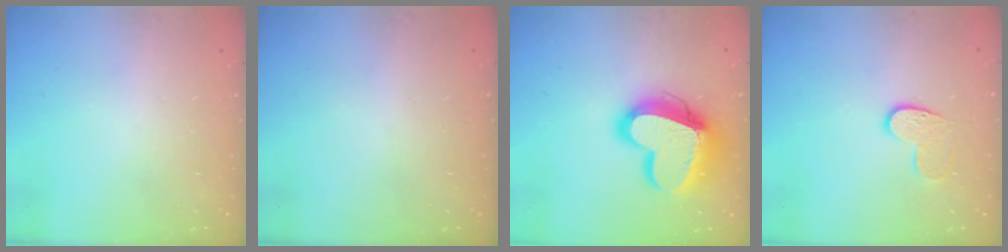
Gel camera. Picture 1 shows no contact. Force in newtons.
{"total": 0.6, "press": 0.6, "slide": 0.2}
{"total": 19.4, "press": 19.3, "slide": 1.7}
{"total": 6.4, "press": 6.4, "slide": 0.4}